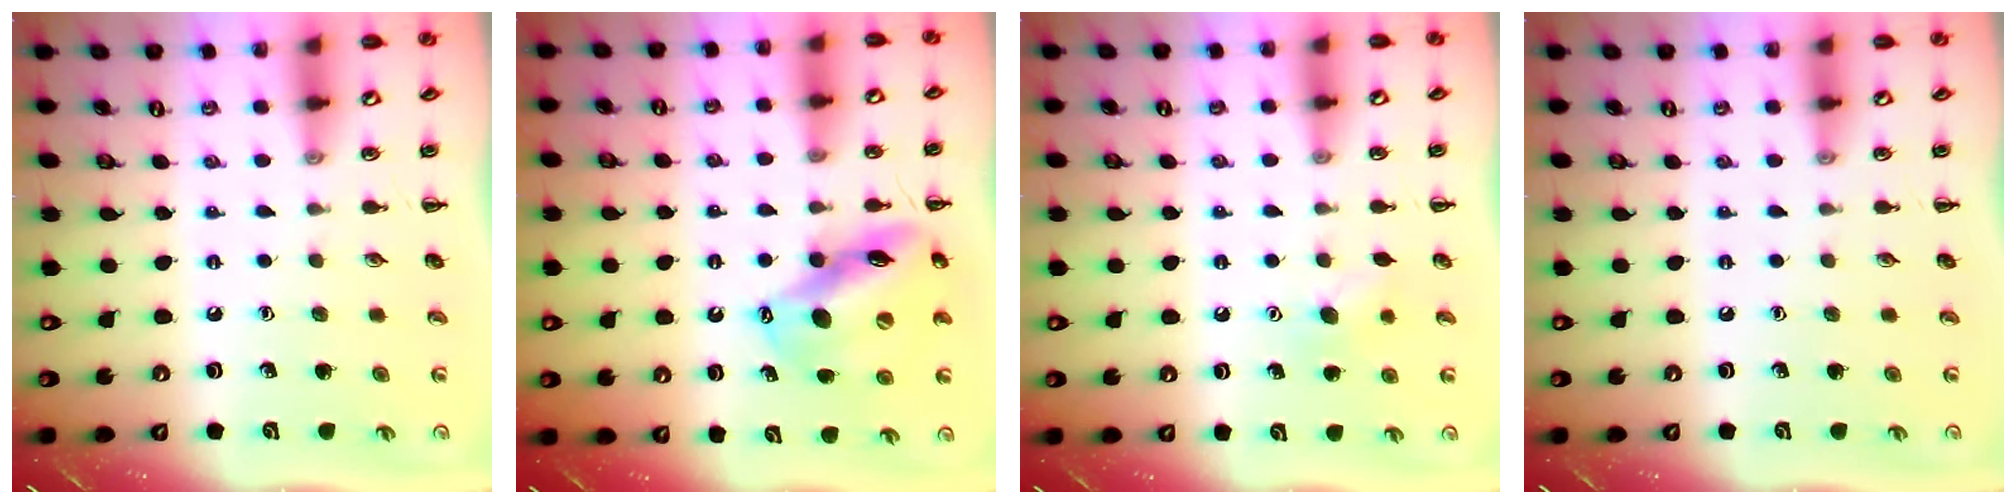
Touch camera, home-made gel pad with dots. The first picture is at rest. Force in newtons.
{"total": 13.6, "press": 13.1, "slide": 3.6}
{"total": 5.9, "press": 5.7, "slide": 1.3}
{"total": 0.0}